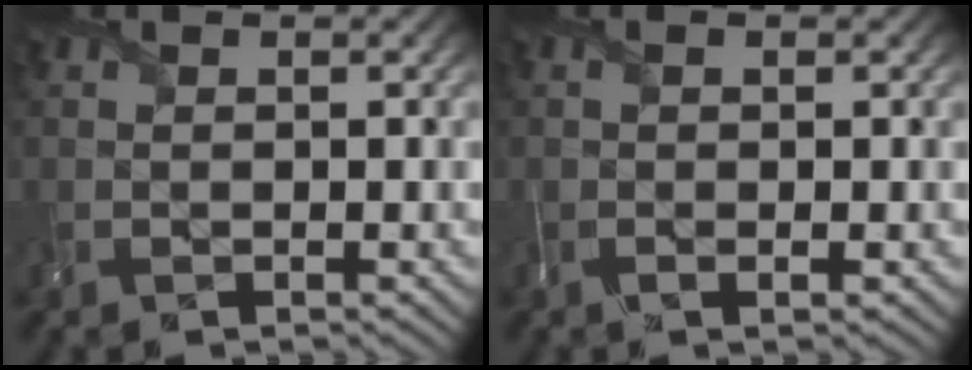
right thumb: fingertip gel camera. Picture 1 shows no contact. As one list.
[{"total": 1.7, "force": [-0.2, 0.2, 1.7], "torque": [-0.037, -0.001, -0.010]}]